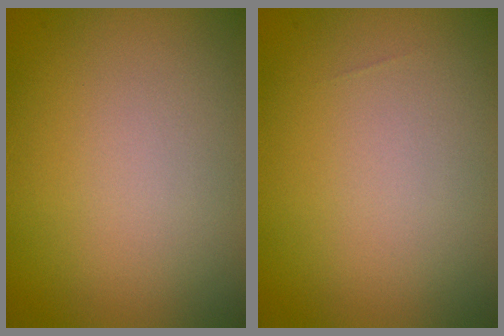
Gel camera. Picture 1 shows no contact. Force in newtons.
{"total": 0.0}